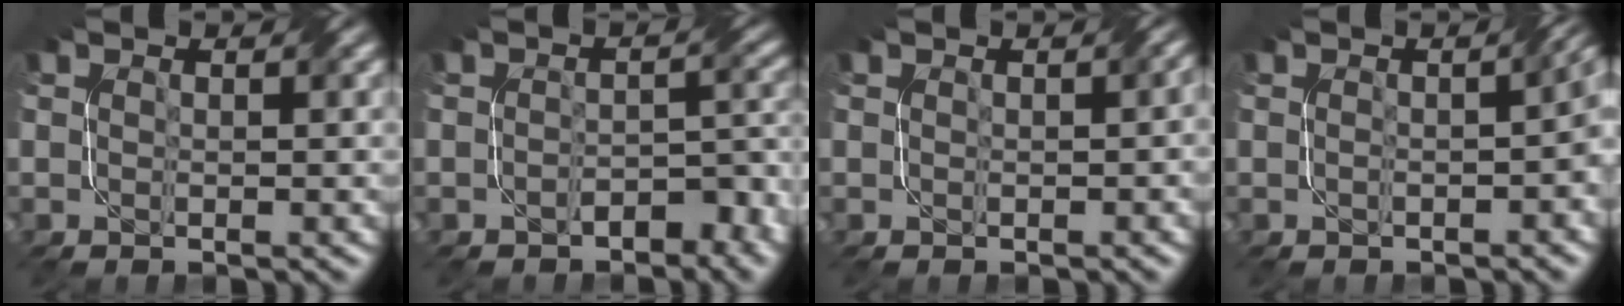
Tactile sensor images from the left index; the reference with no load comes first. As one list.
[{"total": 3.4, "force": [-2.1, 1.5, 2.1], "torque": [-0.028, 0.004, -0.030]}, {"total": 0.9, "force": [0.2, 0.2, 0.9], "torque": [-0.011, 0.006, 0.003]}, {"total": 3.0, "force": [-0.7, 0.7, 2.8], "torque": [-0.042, 0.006, -0.012]}]